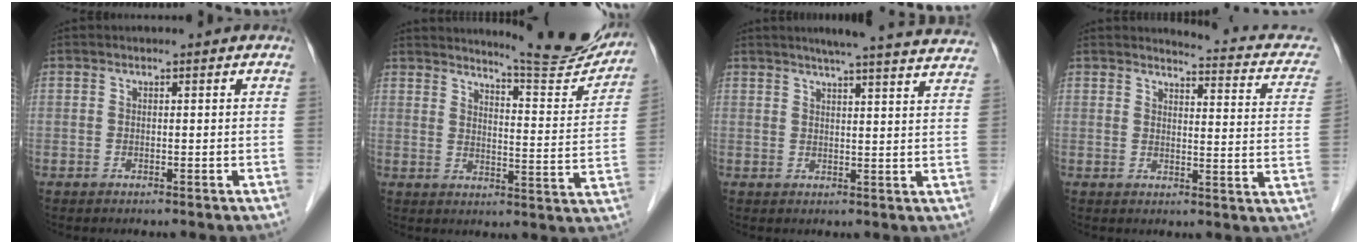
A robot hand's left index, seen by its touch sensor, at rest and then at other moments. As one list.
[{"total": 14.1, "force": [13.5, 0.2, 3.9], "torque": [-0.051, -0.062, 0.164]}, {"total": 18.7, "force": [17.2, 0.1, 7.4], "torque": [-0.098, -0.017, 0.200]}, {"total": 10.8, "force": [9.8, 2.2, 3.8], "torque": [-0.031, -0.027, 0.086]}]